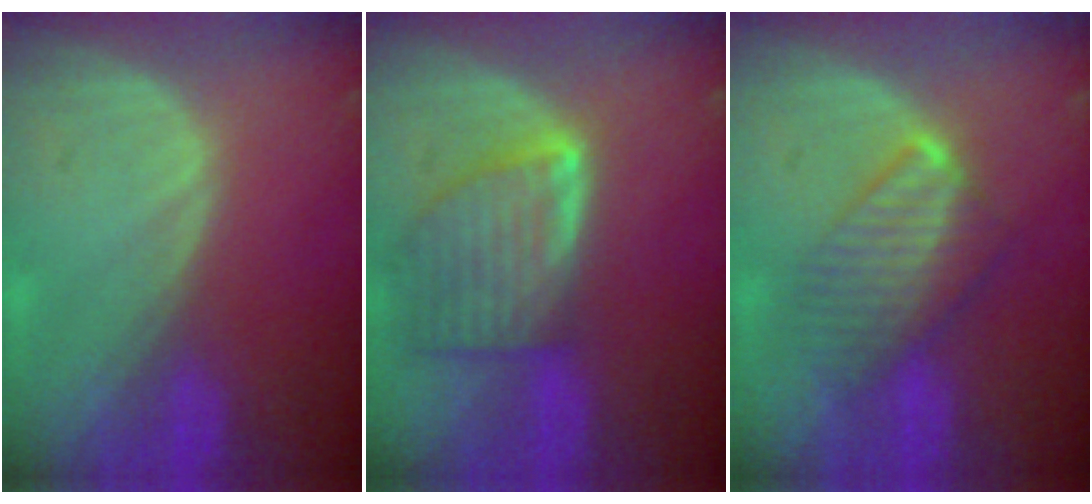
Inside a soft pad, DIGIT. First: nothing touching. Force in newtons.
{"total": 8.1, "press": 7.2, "slide": 3.6}
{"total": 6.5, "press": 6.4, "slide": 0.6}